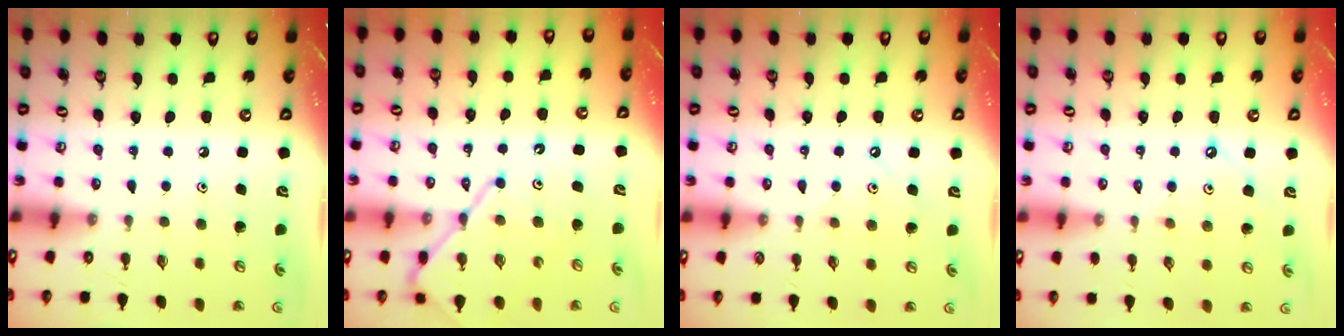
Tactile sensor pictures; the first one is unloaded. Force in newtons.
{"total": 12.4, "press": 12.4, "slide": 1.2}
{"total": 3.0, "press": 3.0, "slide": 0.4}
{"total": 2.0, "press": 2.0, "slide": 0.2}